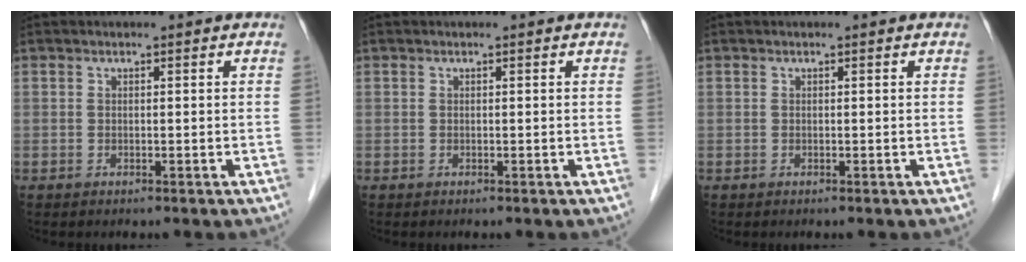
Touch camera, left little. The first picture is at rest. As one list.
[{"total": 0.0}, {"total": 0.0}]